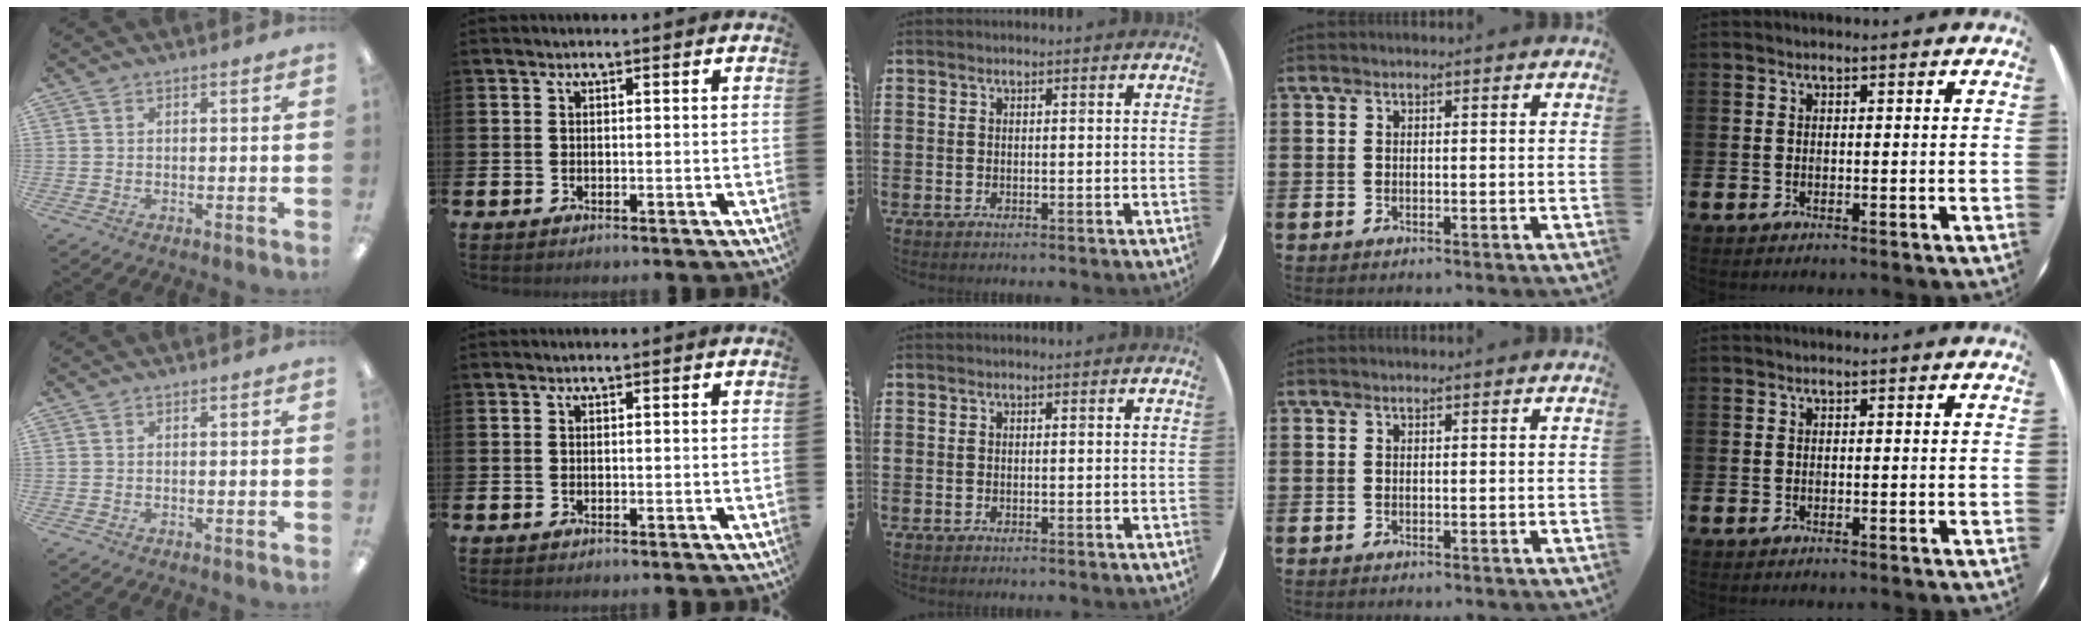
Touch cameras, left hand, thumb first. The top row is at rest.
{}